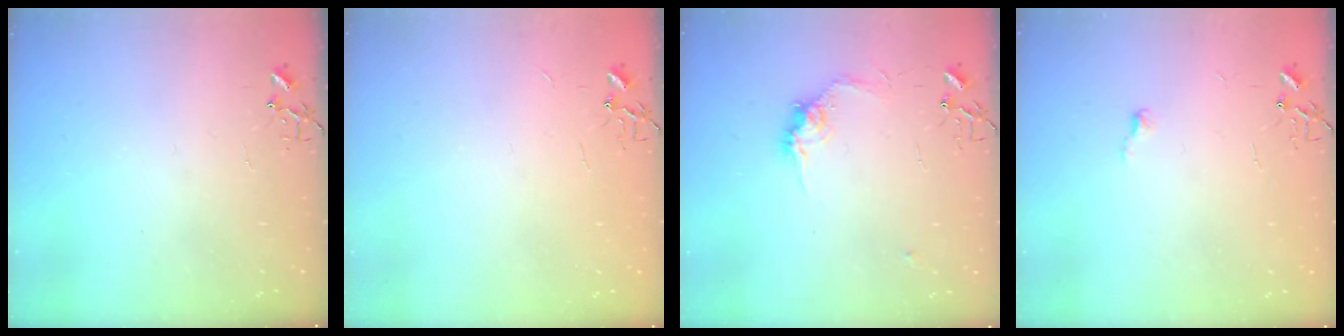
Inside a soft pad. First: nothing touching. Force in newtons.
{"total": 2.2, "press": 2.2, "slide": 0.3}
{"total": 9.4, "press": 9.4, "slide": 0.3}
{"total": 3.3, "press": 3.3, "slide": 0.4}